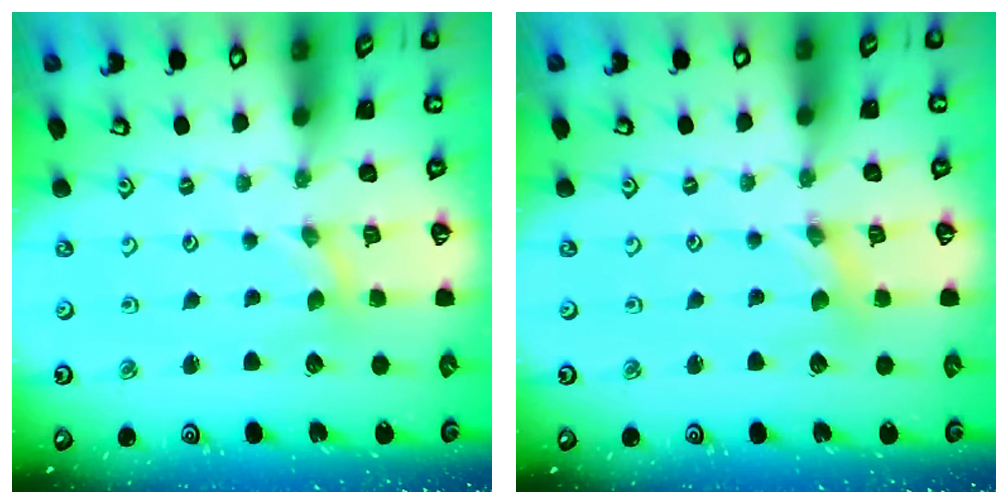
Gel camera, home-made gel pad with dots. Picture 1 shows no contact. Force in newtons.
{"total": 0.7, "press": 0.6, "slide": 0.1}